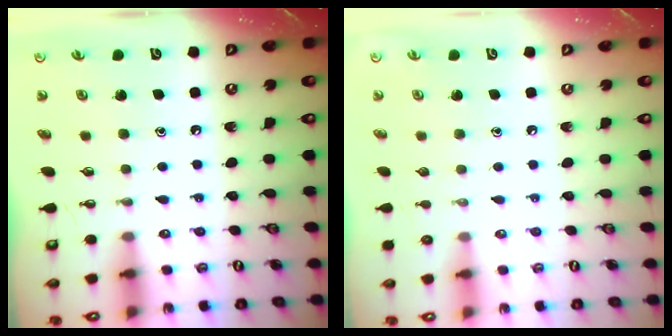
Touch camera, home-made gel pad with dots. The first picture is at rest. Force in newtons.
{"total": 0.0}